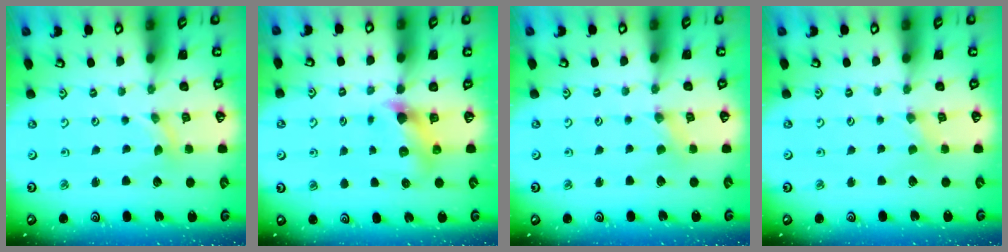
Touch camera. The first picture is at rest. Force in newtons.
{"total": 7.2, "press": 7.2, "slide": 0.6}
{"total": 0.7, "press": 0.7, "slide": 0.2}
{"total": 0.0}